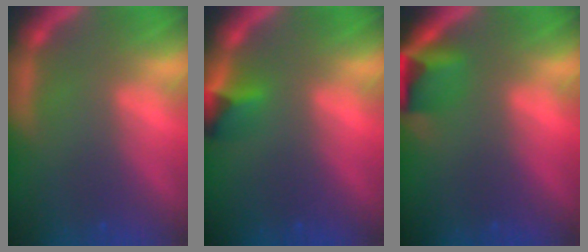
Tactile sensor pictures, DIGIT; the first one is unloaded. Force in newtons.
{"total": 2.4}
{"total": 3.9}